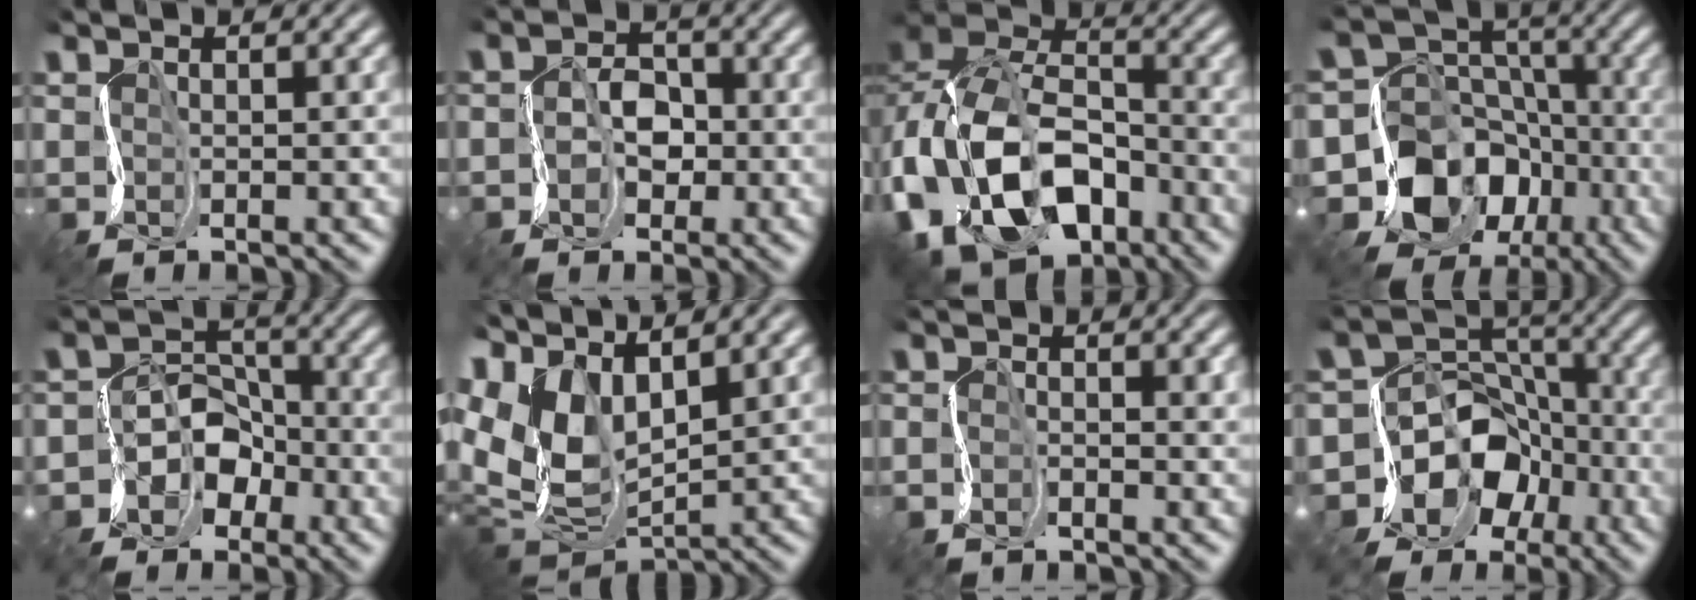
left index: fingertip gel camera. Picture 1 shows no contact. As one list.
[{"total": 2.5, "force": [-1.3, 1.9, 0.9], "torque": [-0.010, 0.004, -0.033]}, {"total": 12.4, "force": [-5.5, 8.5, 7.2], "torque": [-0.164, -0.009, -0.111]}, {"total": 12.5, "force": [-6.6, 10.1, 3.4], "torque": [-0.069, -0.005, -0.126]}, {"total": 4.7, "force": [-2.9, 3.6, 1.0], "torque": [-0.005, 0.006, -0.064]}, {"total": 7.6, "force": [2.9, 4.3, 5.5], "torque": [-0.141, 0.004, 0.055]}, {"total": 1.5, "force": [-1.3, 0.6, 0.5], "torque": [-0.016, -0.001, -0.028]}, {"total": 10.3, "force": [-5.3, 8.4, 2.6], "torque": [-0.031, -0.002, -0.114]}]